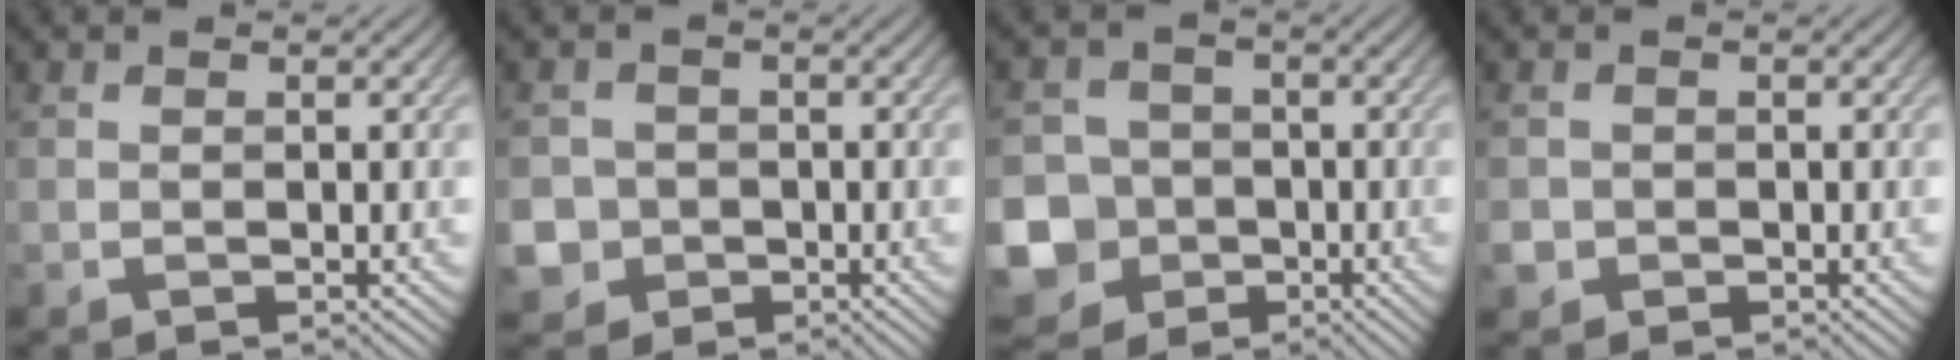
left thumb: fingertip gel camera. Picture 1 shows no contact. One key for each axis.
{"total": 5.6, "fx": -1.8, "fy": 5.2, "fz": 1.2, "tx": -0.040, "ty": -0.015, "tz": -0.053}
{"total": 11.7, "fx": -4.3, "fy": 10.4, "fz": 3.3, "tx": -0.115, "ty": -0.041, "tz": -0.099}
{"total": 2.0, "fx": -0.8, "fy": 1.8, "fz": 0.4, "tx": -0.011, "ty": -0.008, "tz": -0.017}